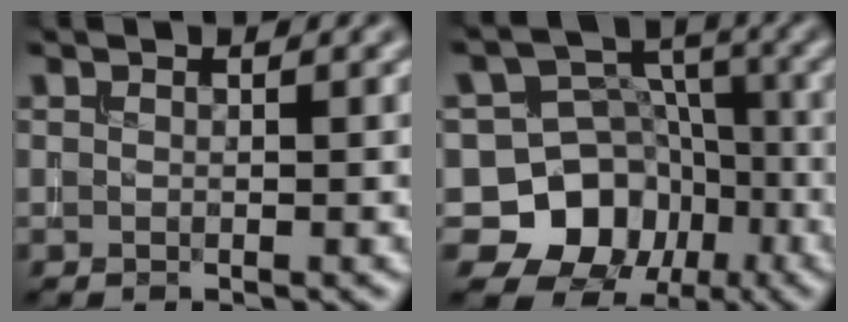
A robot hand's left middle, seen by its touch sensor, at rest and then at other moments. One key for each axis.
{"total": 10.1, "fx": -3.9, "fy": 8.9, "fz": 2.9, "tx": -0.047, "ty": 0.011, "tz": -0.100}